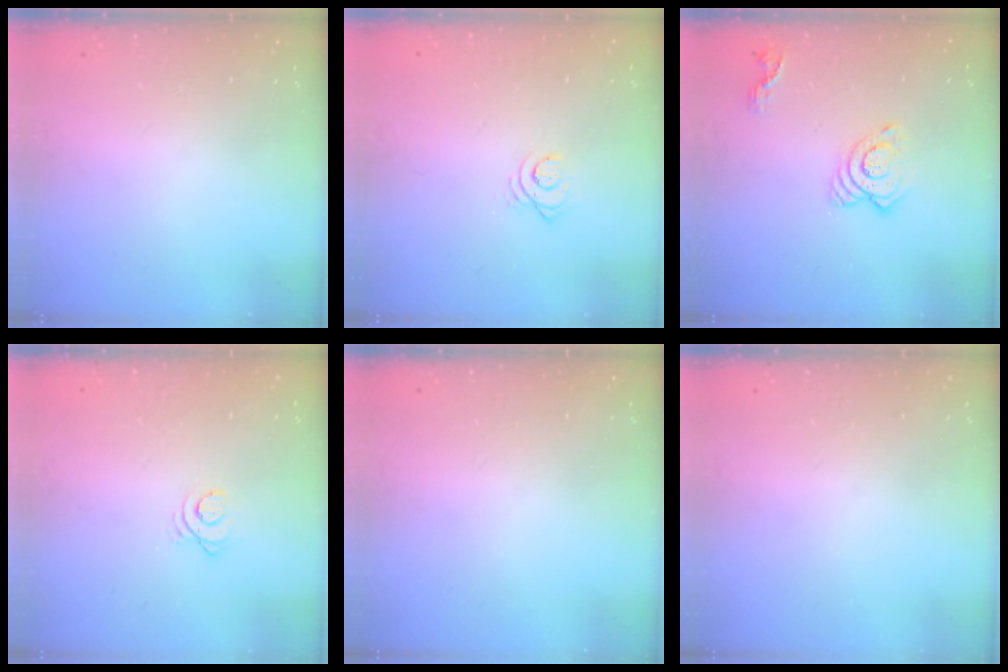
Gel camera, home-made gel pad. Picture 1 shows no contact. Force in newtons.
{"total": 4.0, "press": 4.0, "slide": 0.4}
{"total": 10.2, "press": 10.2, "slide": 0.9}
{"total": 2.5, "press": 2.5, "slide": 0.3}
{"total": 0.0}
{"total": 0.0}